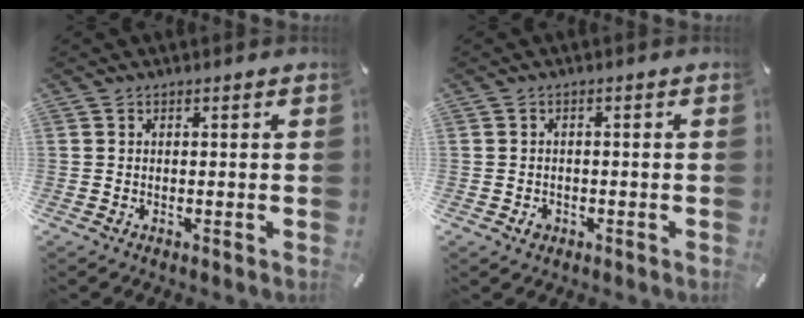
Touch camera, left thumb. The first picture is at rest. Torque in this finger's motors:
{"motor_torque": [0.08, 0.25, -0.02, 0.00, 0.00]}